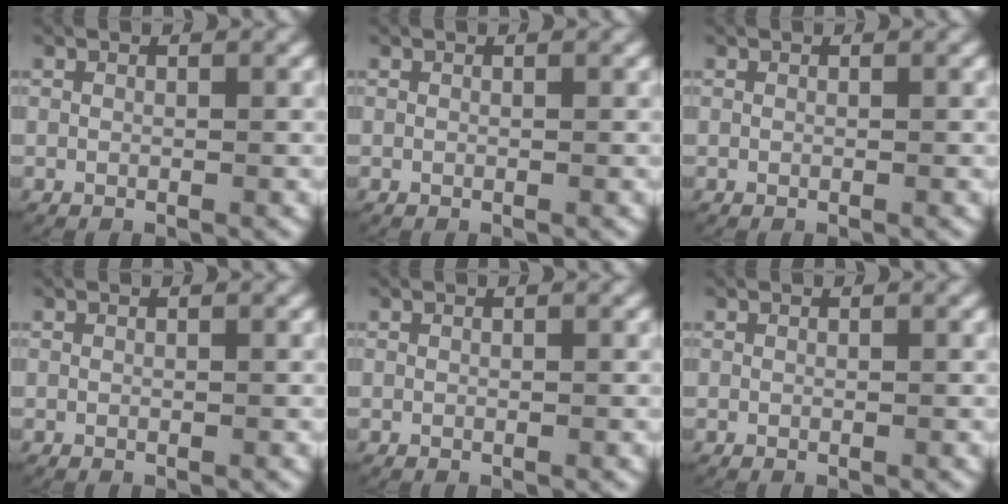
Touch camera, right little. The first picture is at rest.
{"total": 0.0}
{"total": 0.0}
{"total": 0.0}
{"total": 0.0}
{"total": 0.0}